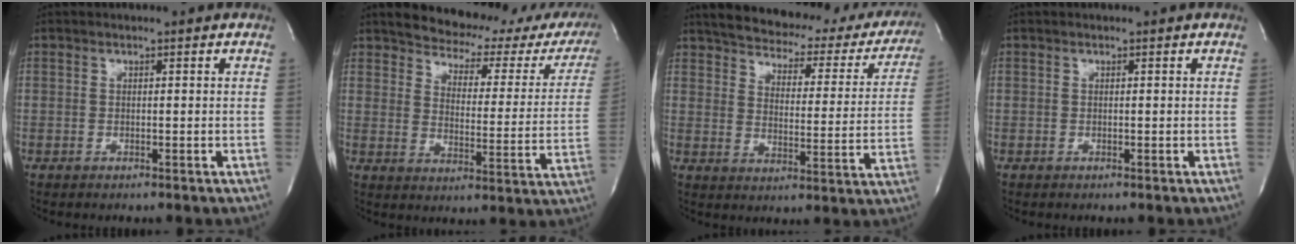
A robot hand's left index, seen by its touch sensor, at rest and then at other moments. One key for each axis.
{"total": 19.0, "fx": 16.9, "fy": 6.0, "fz": 6.1, "tx": -0.059, "ty": -0.042, "tz": 0.187}
{"total": 25.6, "fx": 22.2, "fy": 8.4, "fz": 9.5, "tx": -0.136, "ty": -0.025, "tz": 0.260}
{"total": 0.0}